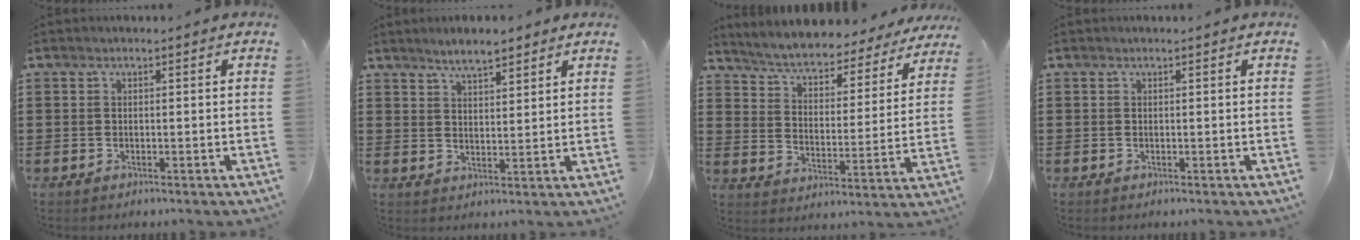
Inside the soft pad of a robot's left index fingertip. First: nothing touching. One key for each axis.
{"total": 3.9, "fx": 3.5, "fy": 0.9, "fz": 1.6, "tx": -0.040, "ty": 0.000, "tz": 0.063}
{"total": 5.0, "fx": 4.9, "fy": 0.2, "fz": 1.1, "tx": -0.047, "ty": -0.041, "tz": 0.078}
{"total": 0.0}